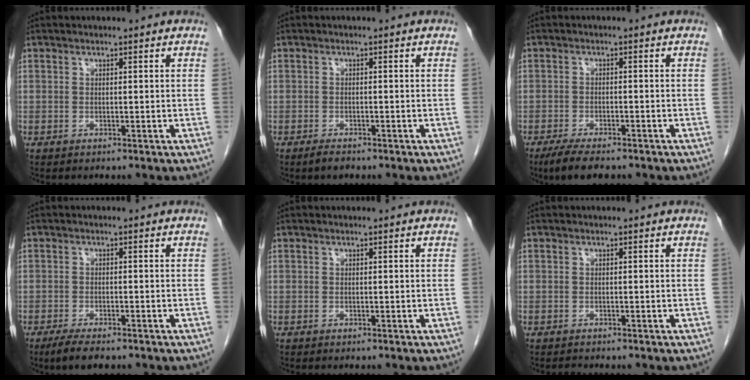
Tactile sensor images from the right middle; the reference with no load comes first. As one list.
[{"total": 1.8, "force": [-1.4, 0.5, 0.9], "torque": [-0.022, -0.003, -0.021]}, {"total": 6.2, "force": [-4.9, 1.6, 3.5], "torque": [-0.059, -0.011, -0.077]}, {"total": 4.1, "force": [-3.1, 1.0, 2.5], "torque": [-0.048, -0.008, -0.050]}, {"total": 0.0}, {"total": 0.6, "force": [-0.6, 0.1, 0.0], "torque": [-0.005, -0.004, -0.011]}]